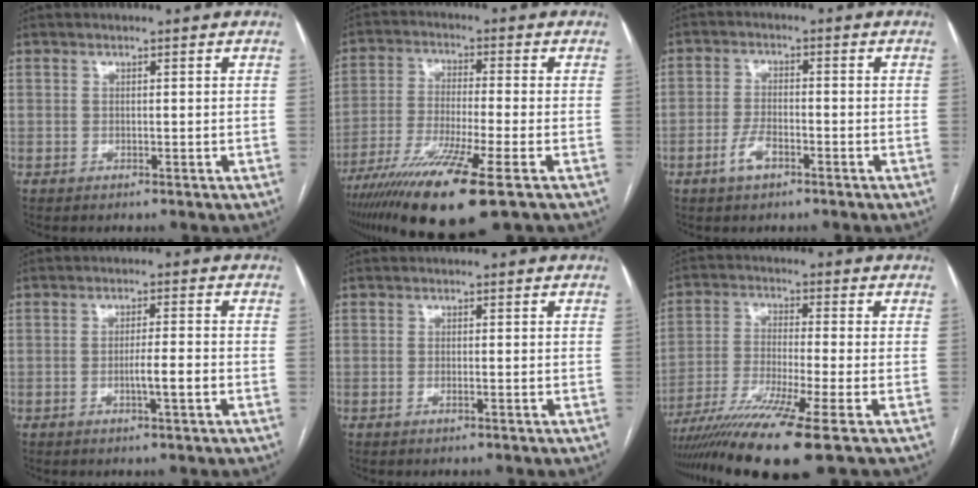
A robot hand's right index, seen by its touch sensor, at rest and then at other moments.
{"total": 14.3, "force": [-8.6, -0.1, 11.4], "torque": [-0.229, -0.040, -0.154]}
{"total": 4.1, "force": [-2.3, 1.9, 2.9], "torque": [-0.059, 0.003, -0.042]}
{"total": 3.8, "force": [-1.2, 0.0, 3.6], "torque": [-0.060, -0.002, -0.020]}
{"total": 0.7, "force": [-0.2, 0.1, 0.6], "torque": [-0.014, -0.001, -0.003]}
{"total": 13.0, "force": [-8.8, -1.6, 9.4], "torque": [-0.177, -0.035, -0.151]}